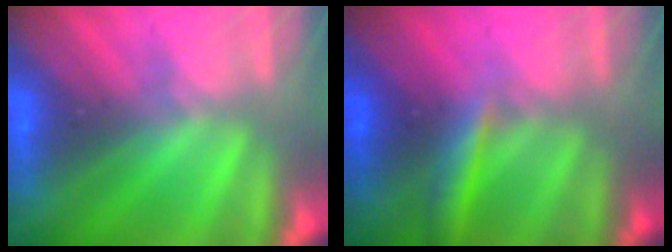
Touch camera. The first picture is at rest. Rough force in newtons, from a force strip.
{"total": 2.7}